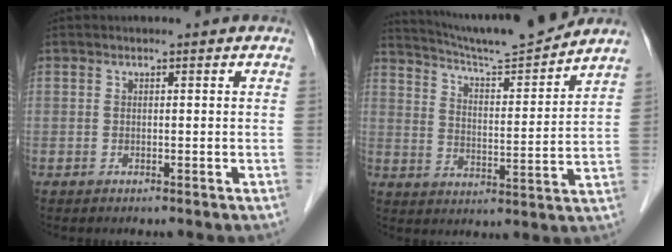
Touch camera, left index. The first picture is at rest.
{"total": 14.4, "force": [13.5, -1.1, 4.8], "torque": [-0.091, -0.011, 0.210]}